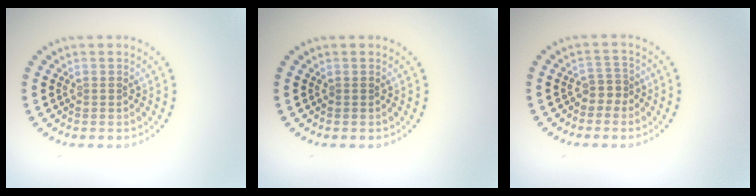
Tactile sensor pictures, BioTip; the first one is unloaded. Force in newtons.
{"total": 0.0}
{"total": 1.6, "press": 1.2, "slide": 1.1}